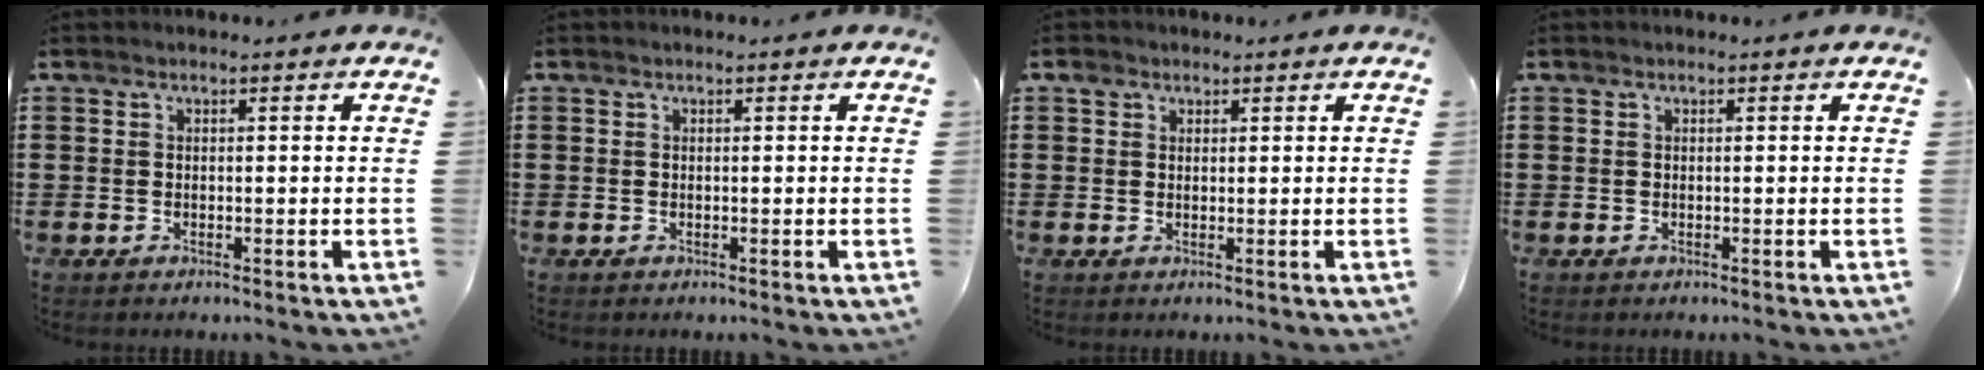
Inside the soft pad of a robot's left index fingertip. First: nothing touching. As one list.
[{"total": 0.0}, {"total": 1.6, "force": [0.9, 1.2, 0.4], "torque": [-0.005, 0.002, 0.015]}, {"total": 0.0}]